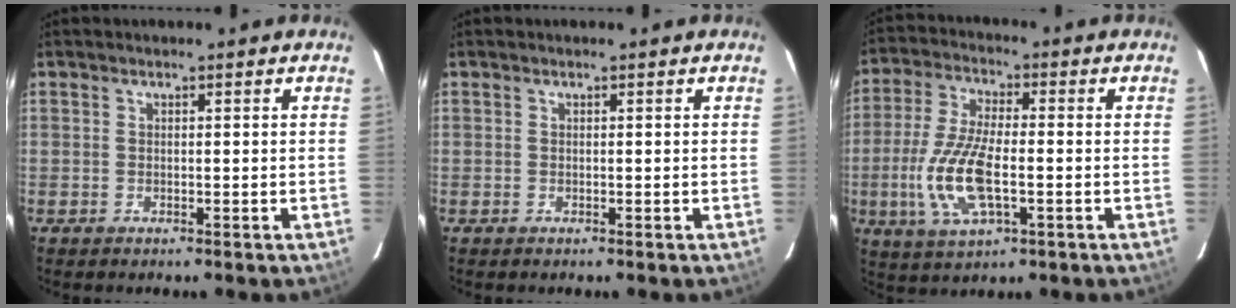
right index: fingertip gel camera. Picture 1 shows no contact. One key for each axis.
{"total": 0.0}
{"total": 13.0, "fx": -2.9, "fy": 4.8, "fz": 11.7, "tx": -0.253, "ty": -0.006, "tz": -0.055}